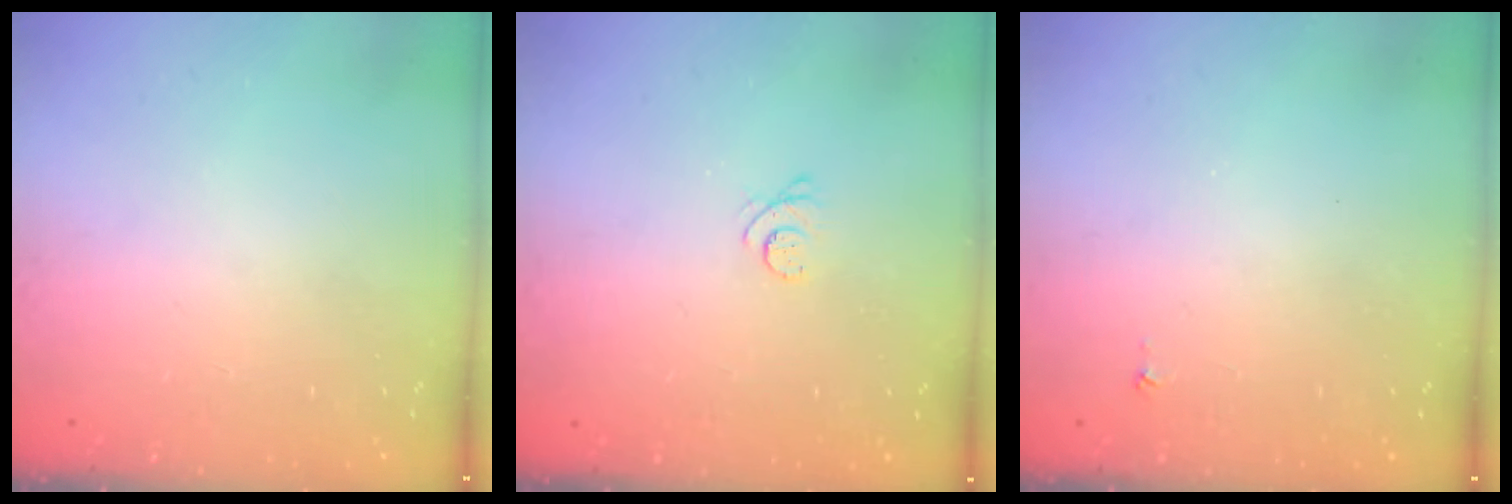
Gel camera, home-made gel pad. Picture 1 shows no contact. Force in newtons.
{"total": 2.6, "press": 2.6, "slide": 0.3}
{"total": 2.9, "press": 2.9, "slide": 0.4}